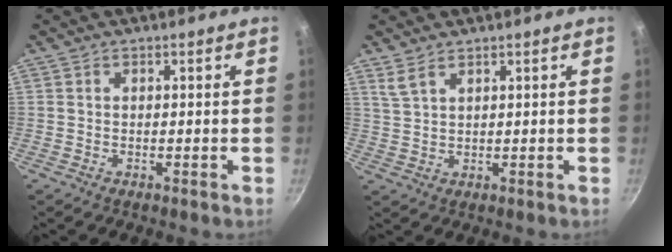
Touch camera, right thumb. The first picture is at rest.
{"total": 3.1, "force": [2.2, 1.2, 1.8], "torque": [-0.036, -0.011, 0.048]}